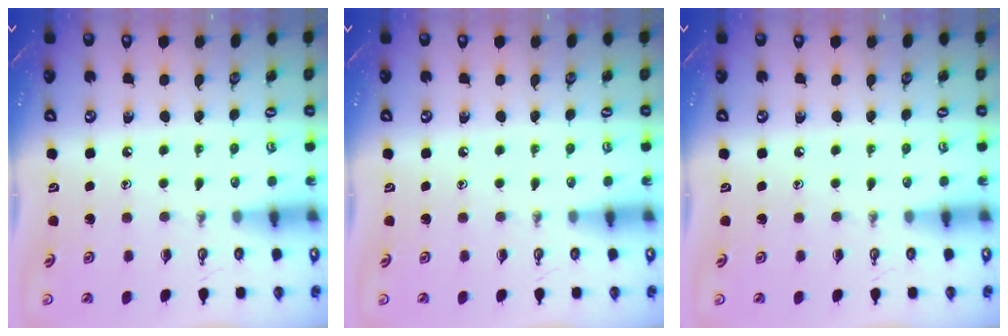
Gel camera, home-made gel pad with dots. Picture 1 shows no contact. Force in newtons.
{"total": 0.0}
{"total": 0.0}